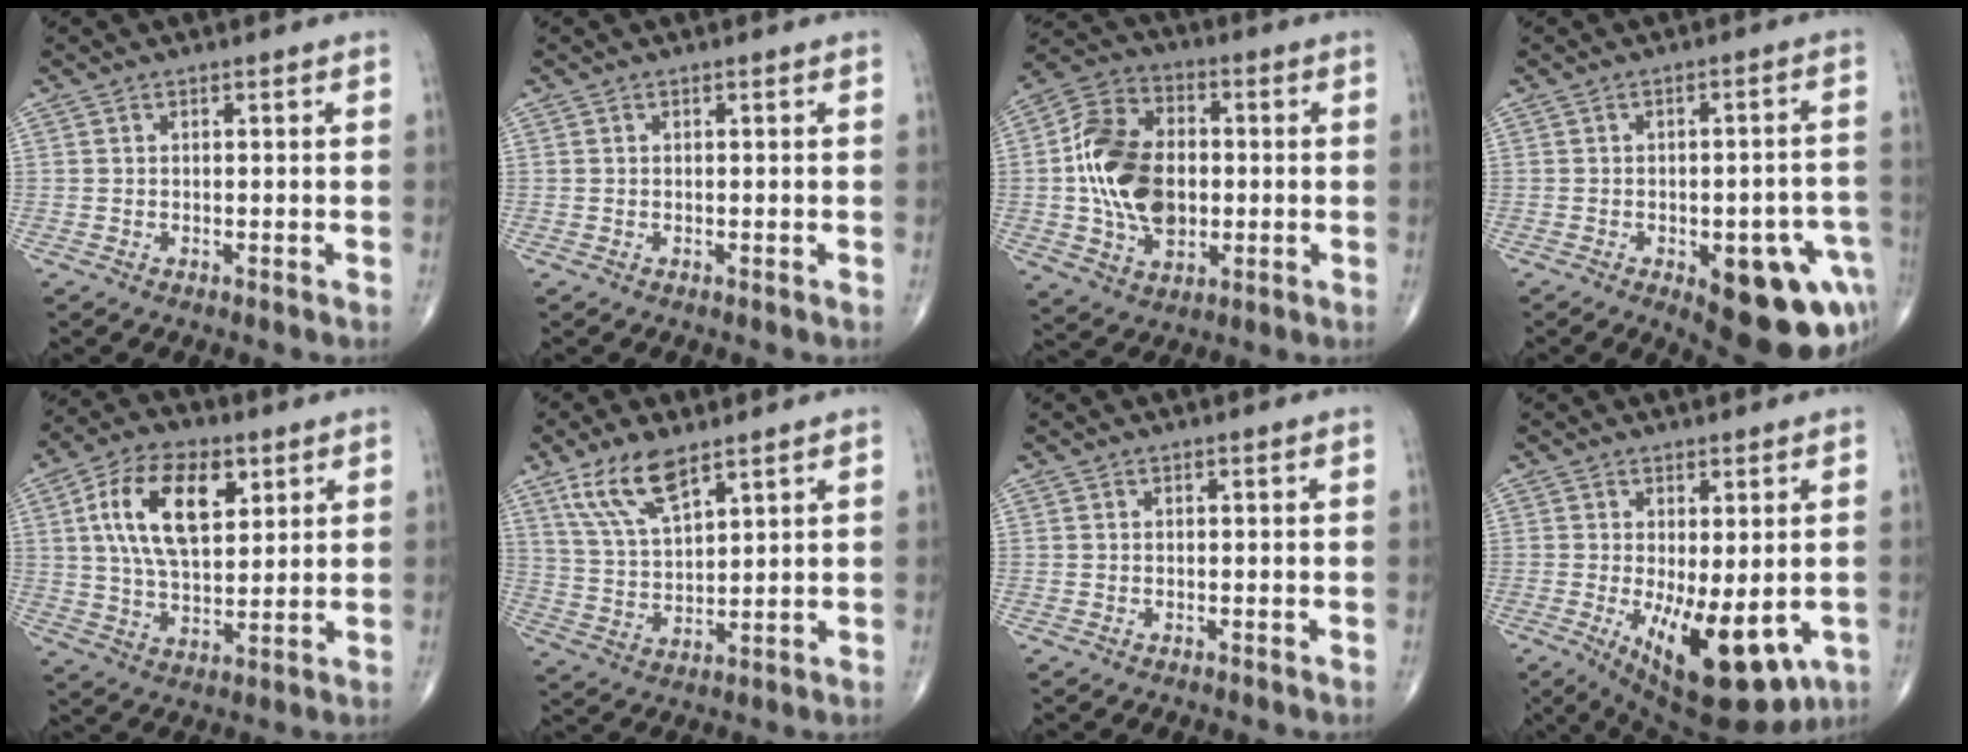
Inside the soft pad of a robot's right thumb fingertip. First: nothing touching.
{"total": 0.0}
{"total": 17.1, "force": [-0.2, 11.6, 12.6], "torque": [-0.212, 0.017, -0.002]}
{"total": 17.8, "force": [-7.3, 7.7, 14.3], "torque": [-0.108, 0.032, -0.073]}
{"total": 15.6, "force": [5.0, 8.5, 12.1], "torque": [-0.198, -0.006, 0.091]}
{"total": 10.4, "force": [6.6, 3.7, 7.1], "torque": [-0.134, -0.028, 0.138]}
{"total": 0.0}
{"total": 15.0, "force": [-4.2, 6.1, 13.0], "torque": [-0.183, -0.024, -0.043]}